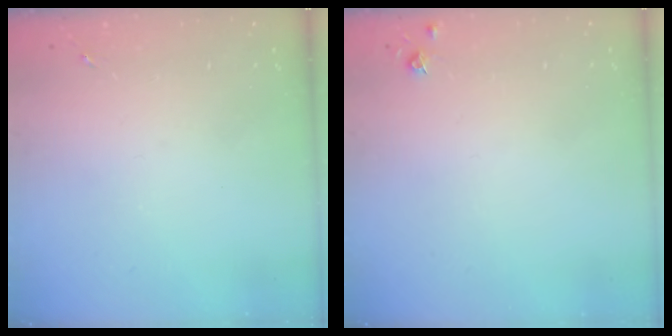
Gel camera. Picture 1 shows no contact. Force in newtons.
{"total": 3.8, "press": 3.8, "slide": 0.5}